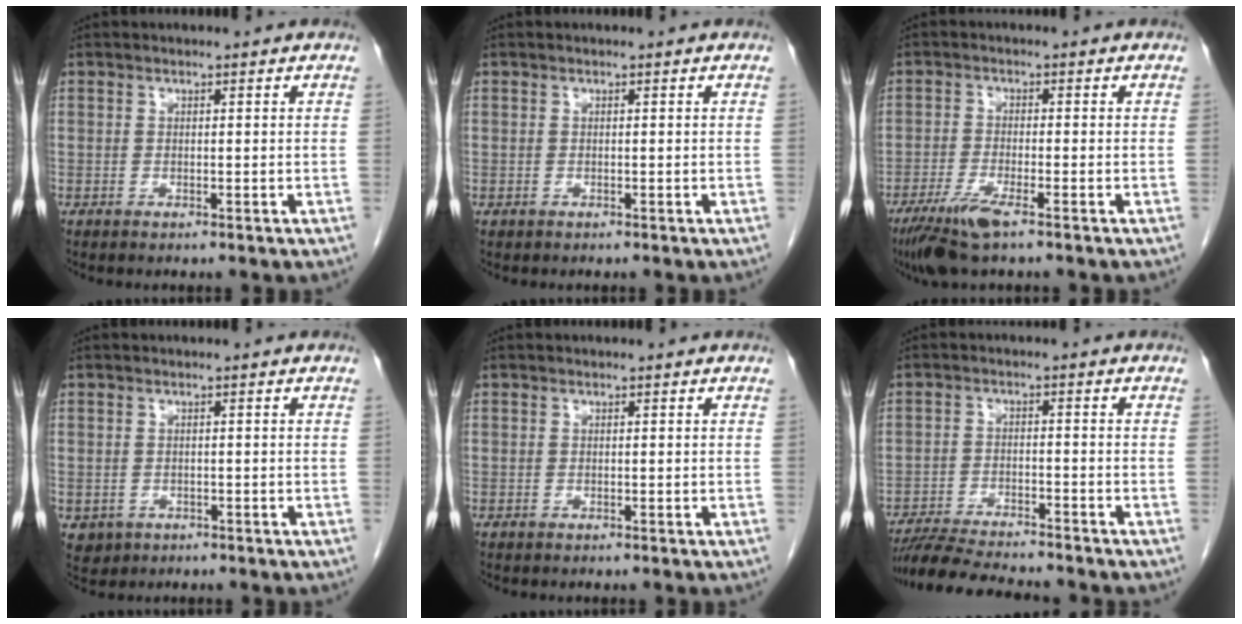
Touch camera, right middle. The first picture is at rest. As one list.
[{"total": 0.0}, {"total": 6.2, "force": [-4.1, 0.6, 4.7], "torque": [-0.097, -0.017, -0.076]}, {"total": 2.5, "force": [-0.9, 2.2, 0.5], "torque": [-0.008, 0.002, -0.007]}, {"total": 0.0}, {"total": 10.7, "force": [-9.8, 0.8, 4.2], "torque": [-0.068, -0.015, -0.157]}]